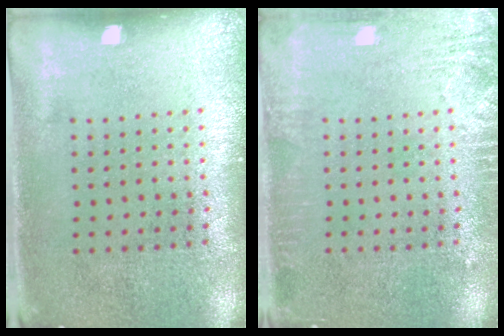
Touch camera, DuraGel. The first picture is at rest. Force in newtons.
{"total": 2.7, "press": 2.7, "slide": 0.4}